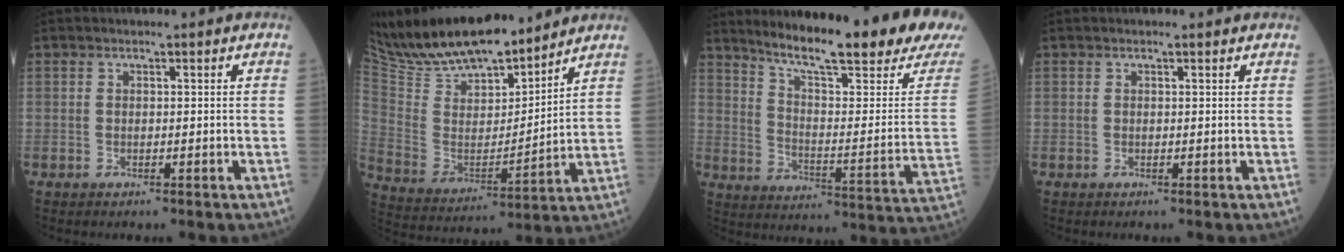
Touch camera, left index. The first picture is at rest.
{"total": 20.5, "force": [17.8, 4.8, 8.9], "torque": [-0.170, 0.005, 0.323]}
{"total": 22.8, "force": [19.1, 0.6, 12.4], "torque": [-0.186, -0.071, 0.262]}
{"total": 0.5, "force": [0.4, 0.3, 0.1], "torque": [-0.013, 0.003, 0.008]}